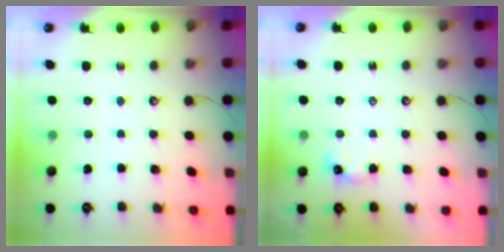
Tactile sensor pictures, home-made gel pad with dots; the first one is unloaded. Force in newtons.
{"total": 5.2, "press": 5.1, "slide": 0.6}